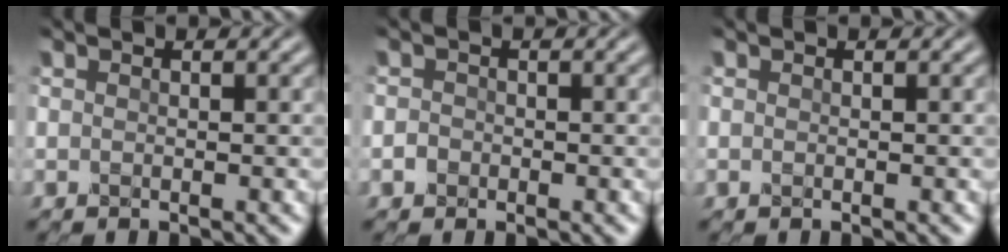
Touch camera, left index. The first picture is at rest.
{"total": 1.0, "force": [-0.5, 0.8, 0.2], "torque": [0.000, -0.001, -0.016]}
{"total": 0.0}